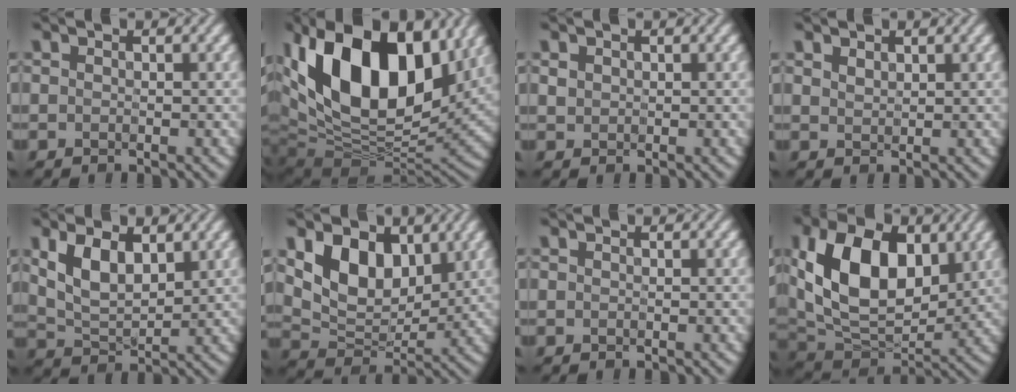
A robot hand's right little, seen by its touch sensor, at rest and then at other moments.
{"total": 18.4, "force": [6.1, 10.8, 13.6], "torque": [-0.258, 0.036, 0.100]}
{"total": 0.7, "force": [0.4, 0.6, 0.2], "torque": [-0.011, 0.000, 0.013]}
{"total": 1.3, "force": [0.9, 0.7, 0.6], "torque": [-0.013, 0.003, 0.020]}
{"total": 5.4, "force": [1.8, 2.8, 4.2], "torque": [-0.088, -0.004, 0.034]}
{"total": 7.4, "force": [2.6, 4.8, 5.0], "torque": [-0.091, -0.012, 0.042]}
{"total": 0.0}
{"total": 12.7, "force": [2.7, 8.1, 9.4], "torque": [-0.182, 0.003, 0.046]}